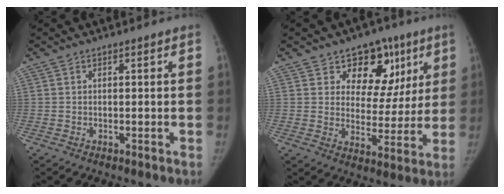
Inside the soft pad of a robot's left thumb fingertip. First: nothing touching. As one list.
[{"total": 13.0, "force": [7.0, 9.4, 5.6], "torque": [-0.010, -0.020, 0.099]}]